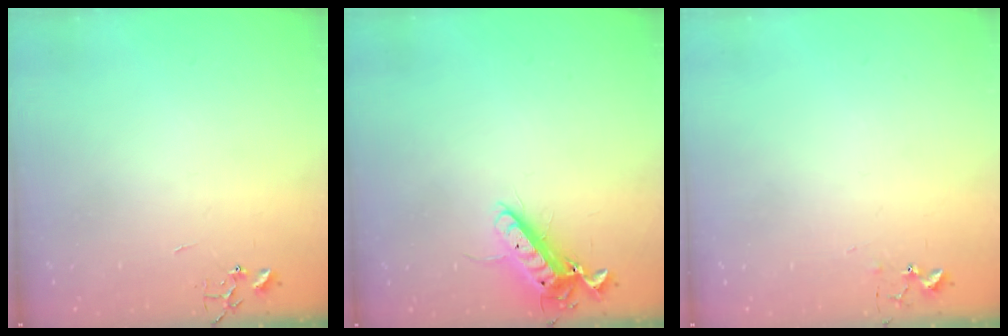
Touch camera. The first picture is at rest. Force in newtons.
{"total": 12.5, "press": 12.4, "slide": 1.6}
{"total": 5.6, "press": 5.5, "slide": 0.6}